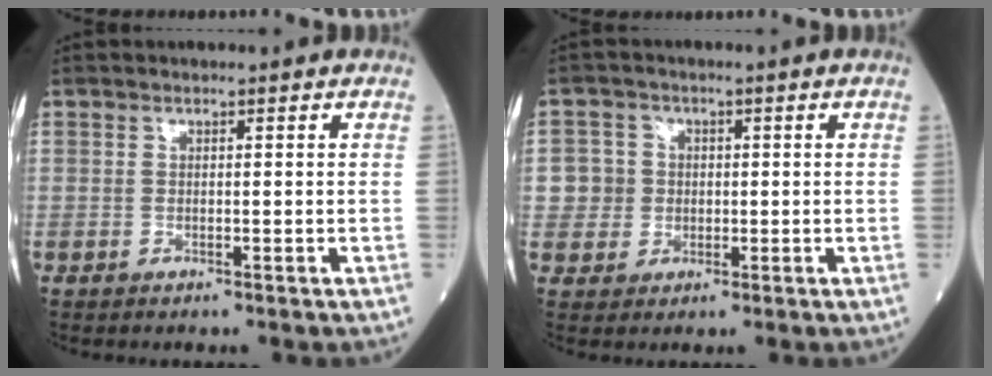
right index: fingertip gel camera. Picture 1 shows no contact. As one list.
[{"total": 4.2, "force": [0.1, 4.2, 0.4], "torque": [0.004, 0.011, 0.001]}]